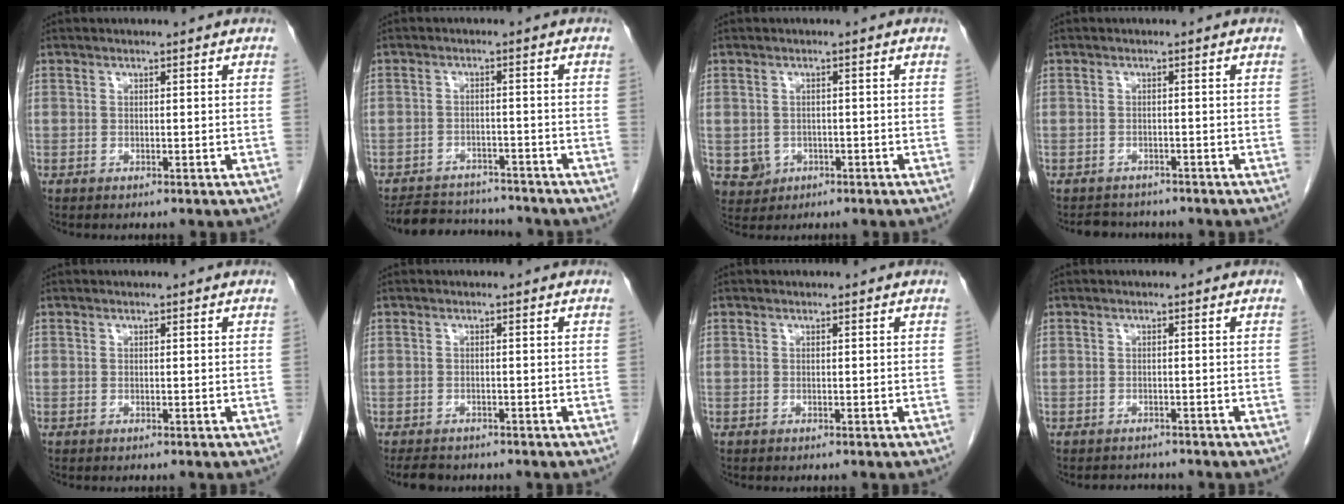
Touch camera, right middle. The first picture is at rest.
{"total": 8.5, "force": [-8.1, 2.0, 1.5], "torque": [-0.017, 0.007, -0.117]}
{"total": 4.4, "force": [-1.3, 4.1, 0.9], "torque": [-0.019, 0.002, -0.013]}
{"total": 3.4, "force": [-3.1, 1.2, 0.2], "torque": [-0.003, -0.004, -0.046]}
{"total": 0.0}
{"total": 3.4, "force": [-2.9, 1.4, 1.0], "torque": [-0.019, -0.004, -0.041]}
{"total": 0.0}
{"total": 2.2, "force": [-2.0, 0.8, -0.1], "torque": [0.003, -0.003, -0.030]}